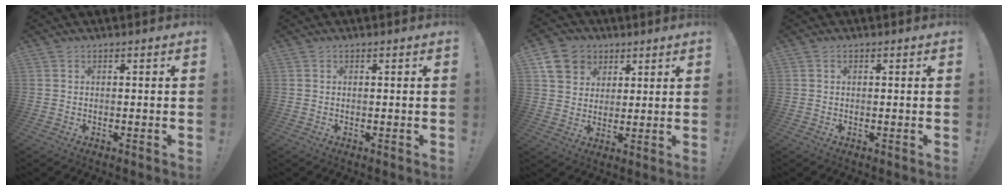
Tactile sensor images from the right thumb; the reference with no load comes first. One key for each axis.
{"total": 0.0}
{"total": 11.3, "fx": 5.3, "fy": 9.3, "fz": 3.6, "tx": -0.050, "ty": -0.025, "tz": 0.108}
{"total": 0.5, "fx": 0.2, "fy": 0.5, "fz": 0.2, "tx": -0.005, "ty": 0.004, "tz": 0.003}